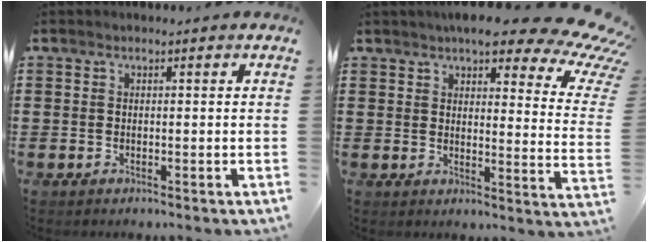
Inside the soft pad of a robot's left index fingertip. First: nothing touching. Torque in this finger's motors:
{"motor_torque": [2.14, 0.00, 0.72, 0.01]}